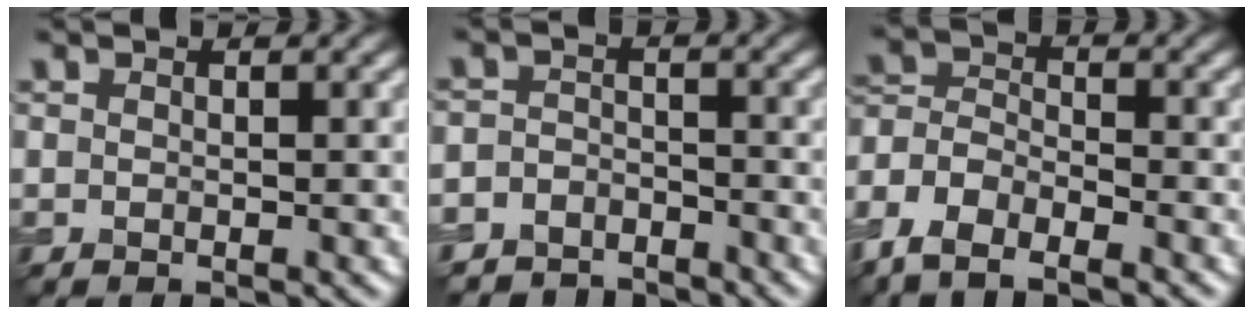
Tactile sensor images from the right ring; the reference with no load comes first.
{"total": 4.5, "force": [-4.1, 1.8, 0.0], "torque": [0.008, -0.006, -0.075]}
{"total": 6.3, "force": [-4.5, 2.9, 3.4], "torque": [-0.068, -0.001, -0.095]}